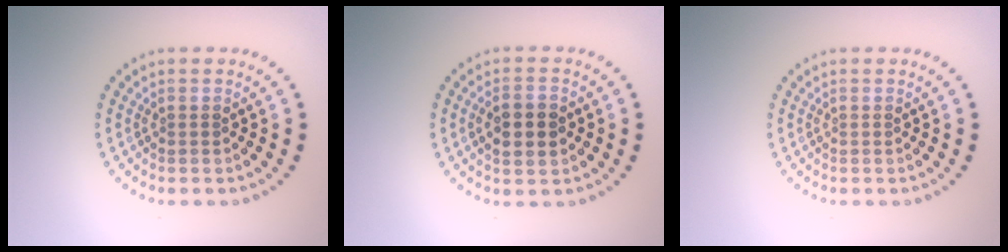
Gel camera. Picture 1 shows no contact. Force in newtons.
{"total": 3.2, "press": 3.2, "slide": 0.1}
{"total": 0.0}